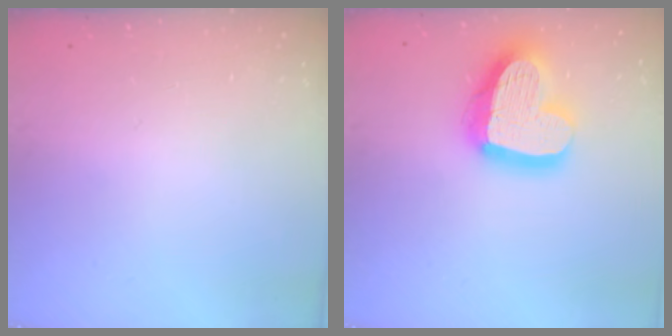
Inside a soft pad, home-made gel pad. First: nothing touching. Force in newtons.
{"total": 21.5, "press": 21.4, "slide": 2.1}